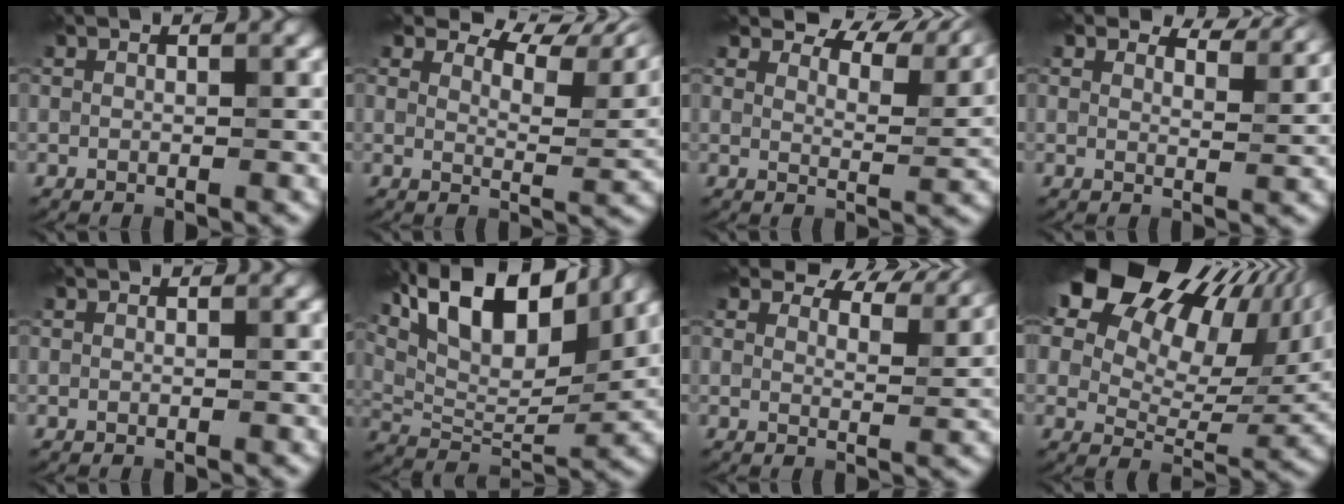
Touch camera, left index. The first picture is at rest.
{"total": 8.6, "force": [6.8, 2.9, 4.4], "torque": [-0.063, 0.009, 0.097]}
{"total": 7.4, "force": [6.4, 2.0, 3.1], "torque": [-0.050, 0.008, 0.086]}
{"total": 4.4, "force": [4.0, 1.2, 1.5], "torque": [-0.031, 0.002, 0.048]}
{"total": 0.0}
{"total": 13.2, "force": [7.9, 5.0, 9.3], "torque": [-0.155, 0.016, 0.125]}
{"total": 8.1, "force": [6.9, 2.7, 3.3], "torque": [-0.048, 0.008, 0.078]}
{"total": 20.6, "force": [10.9, 11.9, 12.9], "torque": [-0.216, 0.078, 0.179]}